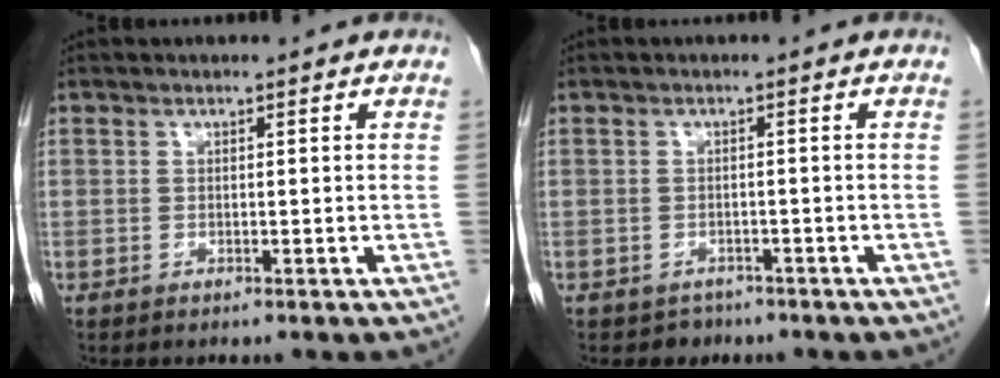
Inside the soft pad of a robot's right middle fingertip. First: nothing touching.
{"total": 1.9, "force": [-1.4, 1.3, -0.1], "torque": [-0.011, 0.003, -0.019]}